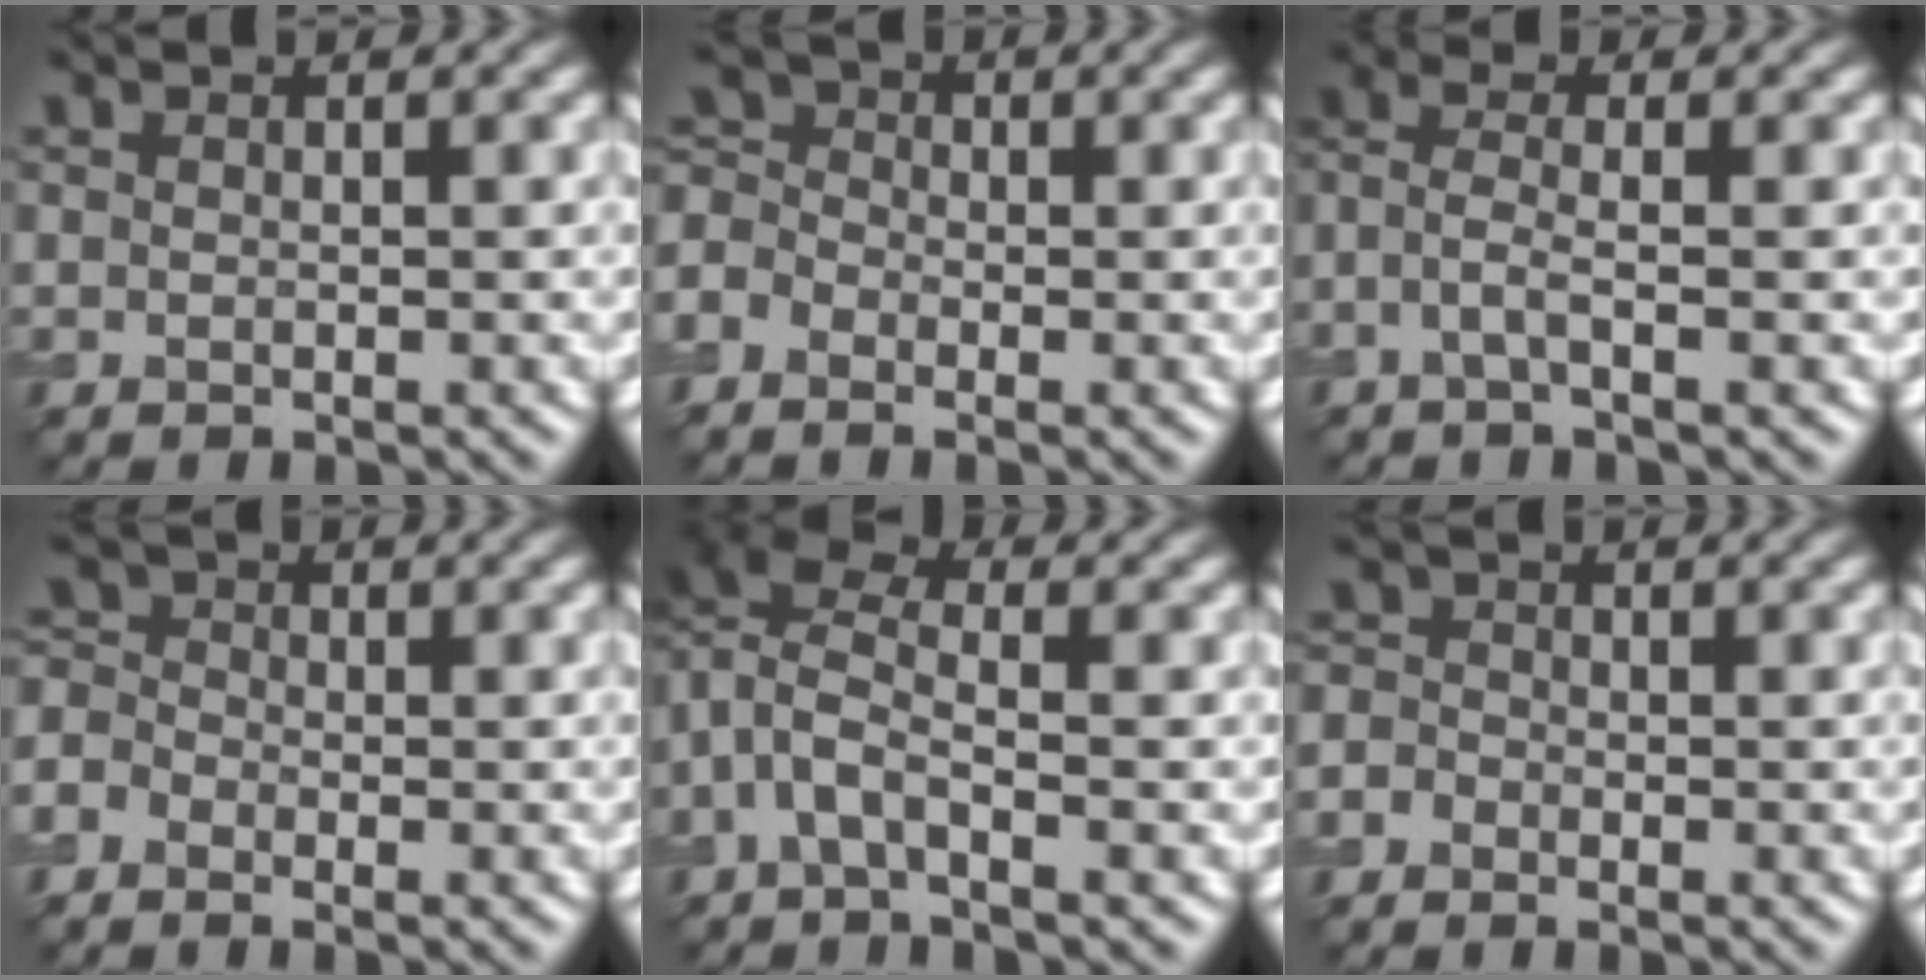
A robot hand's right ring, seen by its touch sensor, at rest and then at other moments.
{"total": 4.3, "force": [-2.3, 2.8, 2.3], "torque": [-0.052, 0.004, -0.050]}
{"total": 2.2, "force": [-0.9, 0.3, 1.9], "torque": [-0.047, 0.003, -0.029]}
{"total": 3.3, "force": [-1.8, 2.3, 1.5], "torque": [-0.032, 0.008, -0.043]}
{"total": 5.8, "force": [-0.8, 2.9, 5.0], "torque": [-0.105, 0.018, -0.035]}
{"total": 1.9, "force": [-0.9, 1.6, 0.6], "torque": [0.002, 0.010, -0.027]}